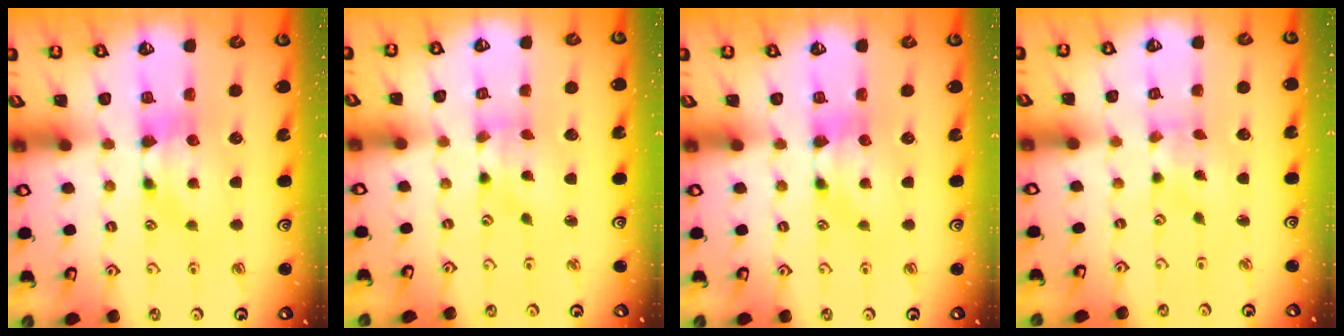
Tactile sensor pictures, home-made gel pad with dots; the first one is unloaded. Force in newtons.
{"total": 1.2, "press": 0.3, "slide": 1.1}
{"total": 0.0}
{"total": 3.9, "press": 3.7, "slide": 1.1}